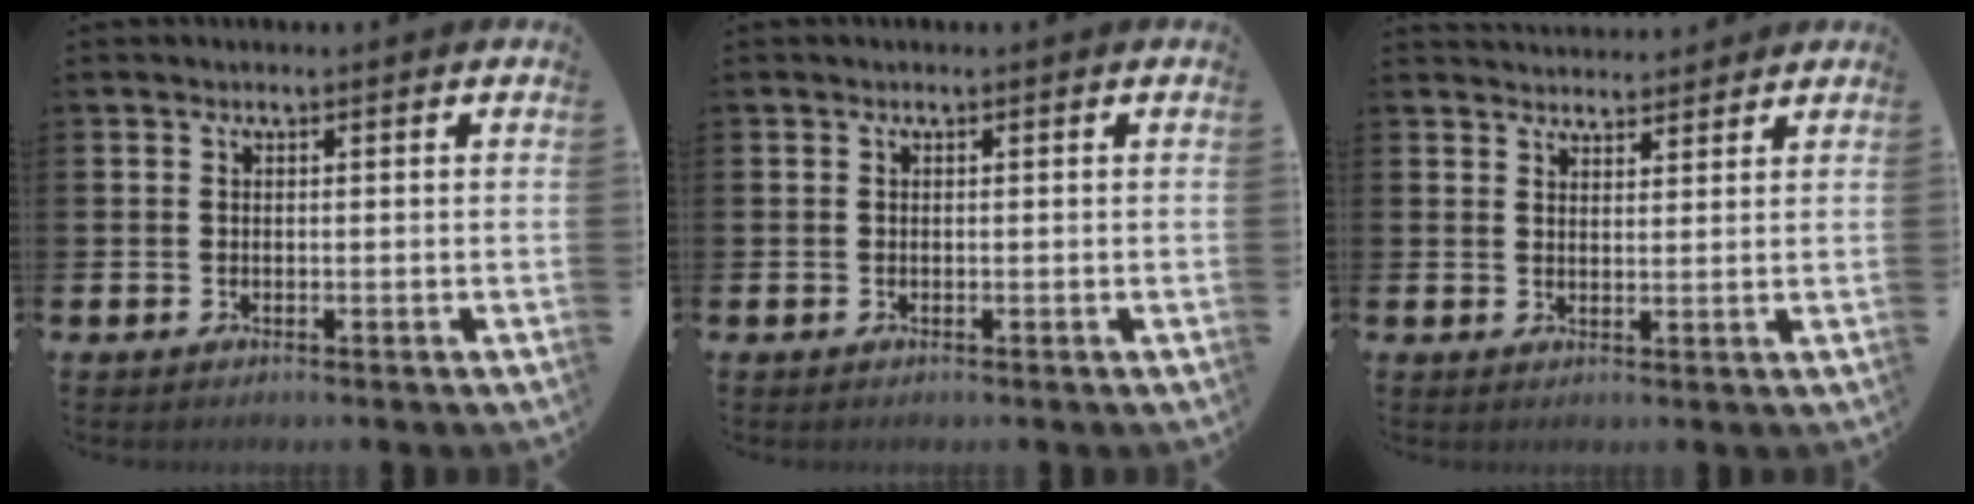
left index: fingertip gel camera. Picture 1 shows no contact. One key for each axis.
{"total": 0.0}
{"total": 3.3, "fx": 3.2, "fy": 0.7, "fz": -0.2, "tx": 0.006, "ty": -0.018, "tz": 0.057}